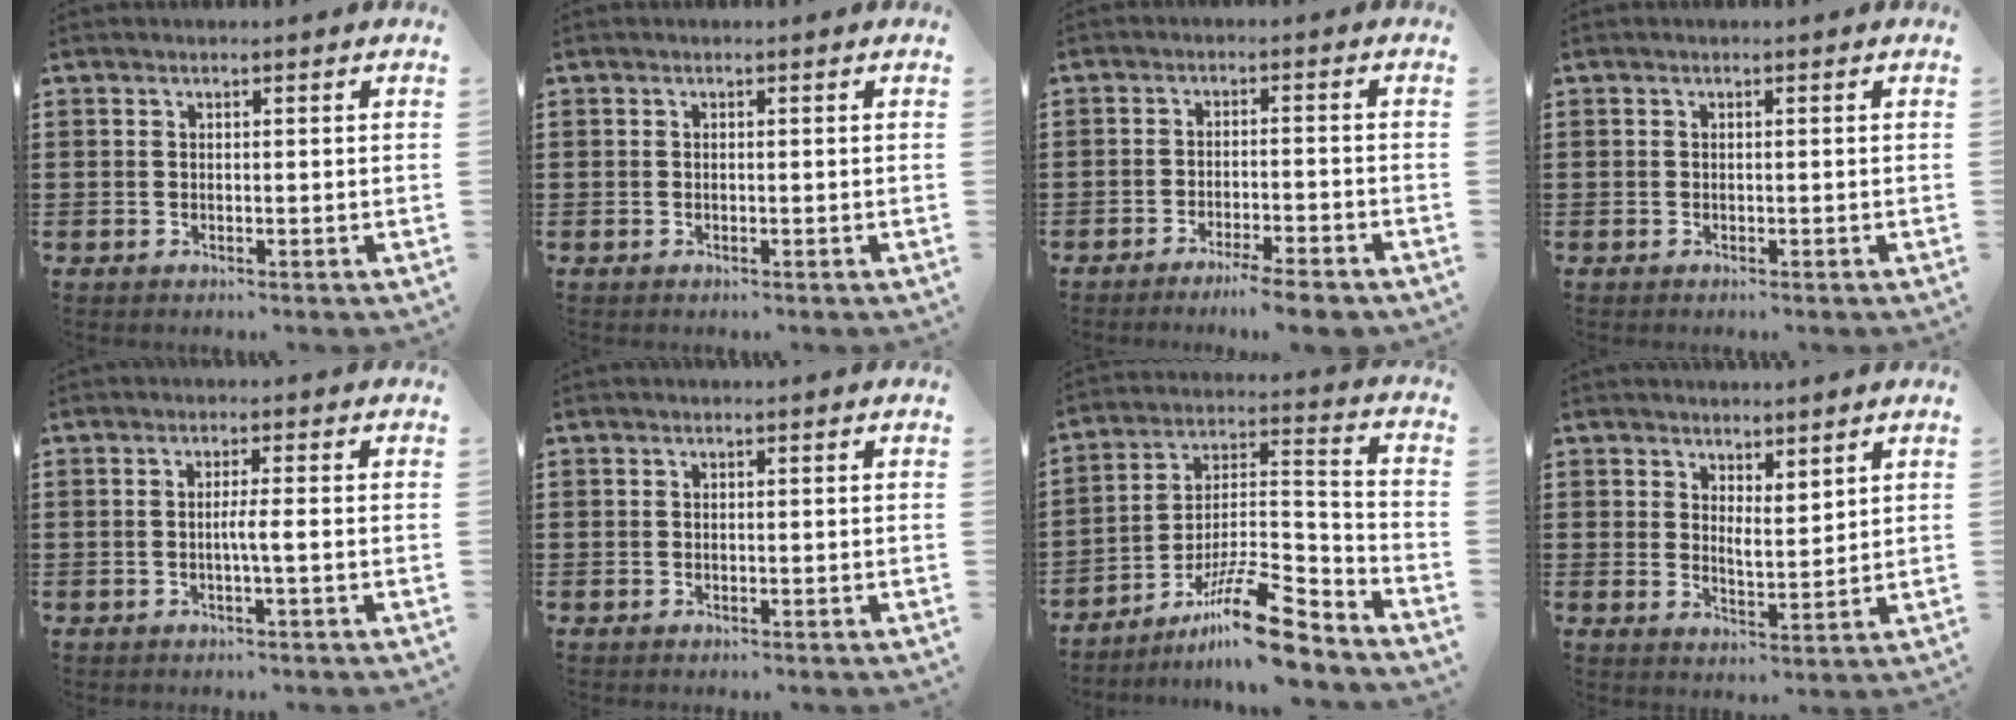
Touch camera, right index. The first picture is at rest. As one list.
[{"total": 0.0}, {"total": 4.3, "force": [-3.8, -0.2, 2.1], "torque": [-0.034, -0.006, -0.070]}, {"total": 0.0}, {"total": 2.4, "force": [-0.5, -0.3, 2.4], "torque": [-0.043, -0.007, -0.012]}, {"total": 0.0}, {"total": 13.9, "force": [-10.5, 2.4, 8.8], "torque": [-0.140, 0.036, -0.188]}, {"total": 3.0, "force": [2.8, 0.8, 0.5], "torque": [-0.018, -0.006, 0.054]}]